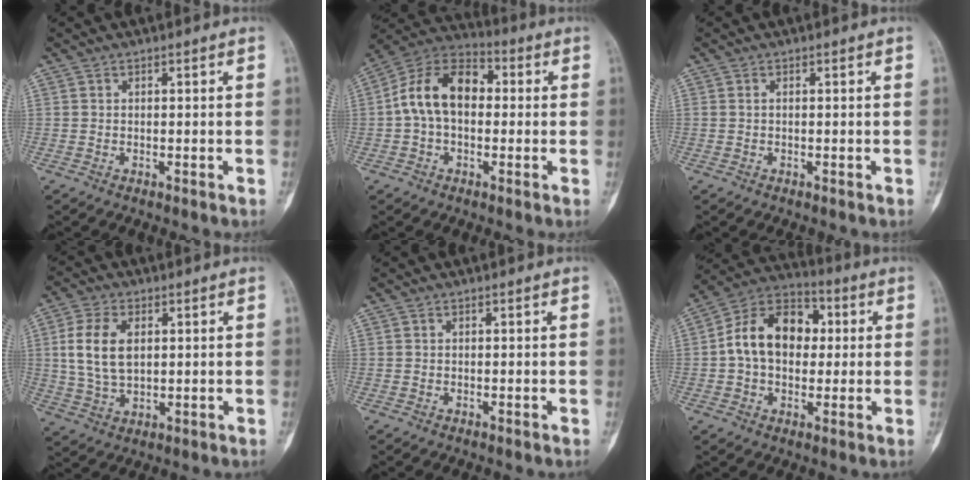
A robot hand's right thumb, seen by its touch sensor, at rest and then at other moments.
{"total": 13.9, "force": [0.8, 9.3, 10.4], "torque": [-0.165, 0.038, -0.001]}
{"total": 0.5, "force": [0.1, 0.3, 0.5], "torque": [-0.012, 0.002, 0.003]}
{"total": 9.6, "force": [1.9, 5.7, 7.5], "torque": [-0.151, -0.006, 0.041]}
{"total": 0.0}
{"total": 15.0, "force": [1.3, 10.7, 10.4], "torque": [-0.143, 0.031, 0.012]}